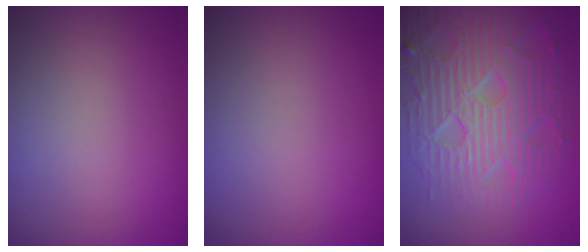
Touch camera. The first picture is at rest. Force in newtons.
{"total": 0.0}
{"total": 8.9, "press": 6.4, "slide": 6.2}